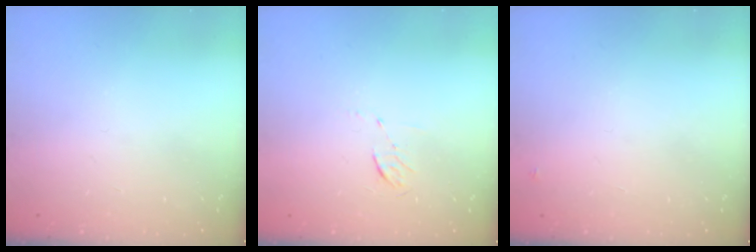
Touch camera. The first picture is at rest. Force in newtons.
{"total": 4.0, "press": 3.7, "slide": 1.3}
{"total": 2.6, "press": 2.6, "slide": 0.2}